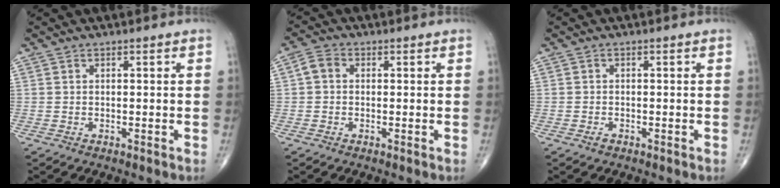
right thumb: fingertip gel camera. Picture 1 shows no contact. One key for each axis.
{"total": 3.0, "fx": 0.1, "fy": 2.3, "fz": 1.8, "tx": -0.031, "ty": 0.010, "tz": -0.004}
{"total": 0.9, "fx": -0.6, "fy": 0.5, "fz": 0.4, "tx": -0.006, "ty": 0.001, "tz": -0.013}